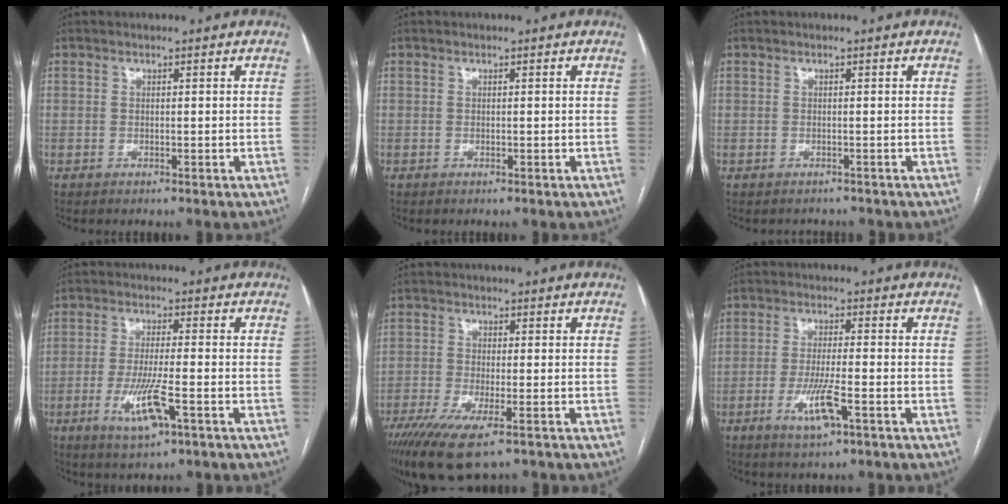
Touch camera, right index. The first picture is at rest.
{"total": 0.0}
{"total": 1.8, "force": [-1.6, 0.8, -0.2], "torque": [0.000, -0.003, -0.023]}
{"total": 7.6, "force": [-3.0, 0.9, 6.9], "torque": [-0.136, -0.016, -0.052]}
{"total": 9.6, "force": [-6.1, 2.1, 7.2], "torque": [-0.129, -0.025, -0.104]}
{"total": 6.4, "force": [-2.7, 0.7, 5.7], "torque": [-0.113, -0.011, -0.048]}